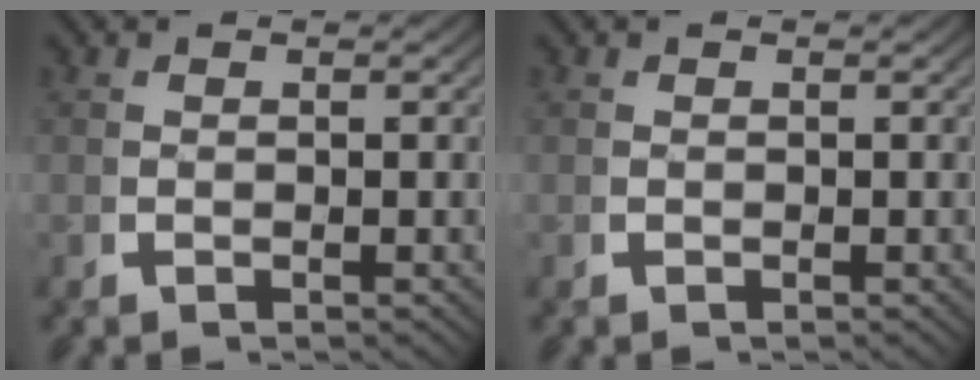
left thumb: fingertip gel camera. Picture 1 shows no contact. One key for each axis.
{"total": 0.0}